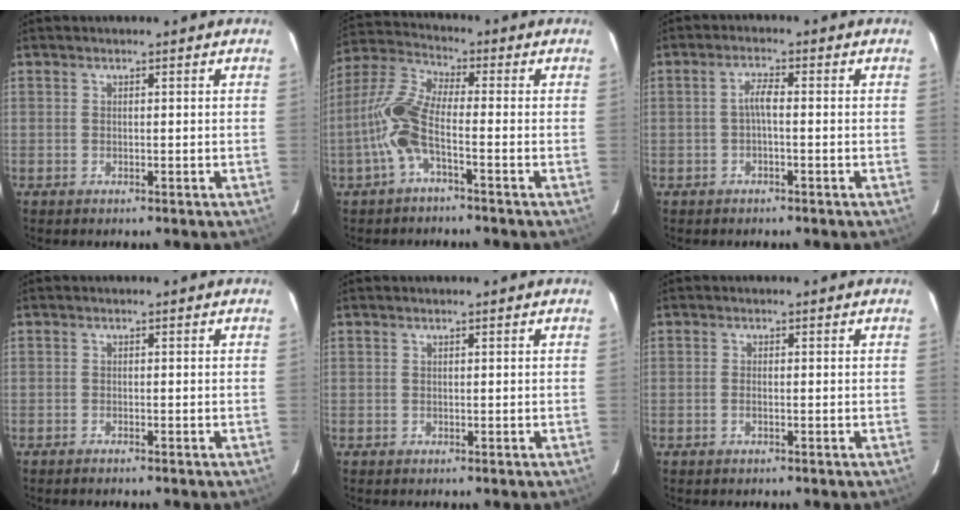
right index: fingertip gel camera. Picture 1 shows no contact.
{"total": 8.9, "force": [-3.1, 2.2, 8.1], "torque": [-0.193, 0.011, -0.066]}
{"total": 2.3, "force": [-0.6, 0.4, 2.2], "torque": [-0.044, 0.007, -0.012]}
{"total": 0.9, "force": [-0.8, 0.1, 0.3], "torque": [-0.009, -0.002, -0.016]}
{"total": 0.0}
{"total": 0.8, "force": [-0.3, 0.4, 0.7], "torque": [-0.016, 0.000, -0.006]}